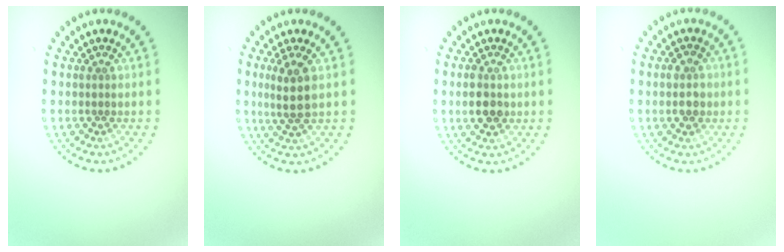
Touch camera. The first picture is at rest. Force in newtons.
{"total": 2.9, "press": 2.5, "slide": 1.3}
{"total": 3.0, "press": 3.0, "slide": 0.2}
{"total": 2.0, "press": 1.9, "slide": 0.3}